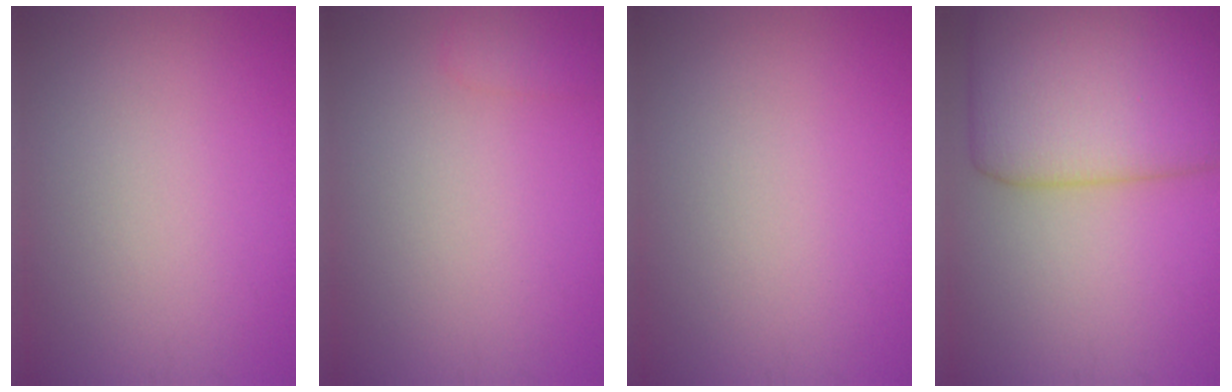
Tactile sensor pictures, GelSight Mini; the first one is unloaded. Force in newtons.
{"total": 1.3, "press": 1.3, "slide": 0.1}
{"total": 0.0}
{"total": 11.6, "press": 11.6, "slide": 0.2}